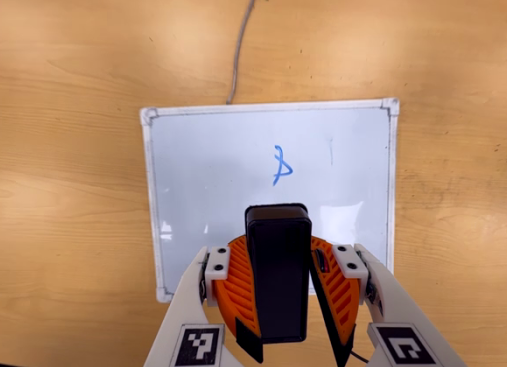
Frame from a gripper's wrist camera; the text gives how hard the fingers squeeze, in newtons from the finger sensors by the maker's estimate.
{"total": 9.9, "left": 10.2, "right": 9.7}